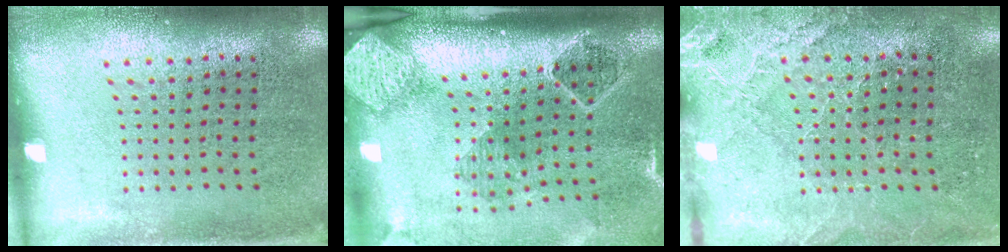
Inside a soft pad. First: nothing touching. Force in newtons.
{"total": 2.7, "press": 1.9, "slide": 2.0}
{"total": 2.7, "press": 2.7, "slide": 0.3}